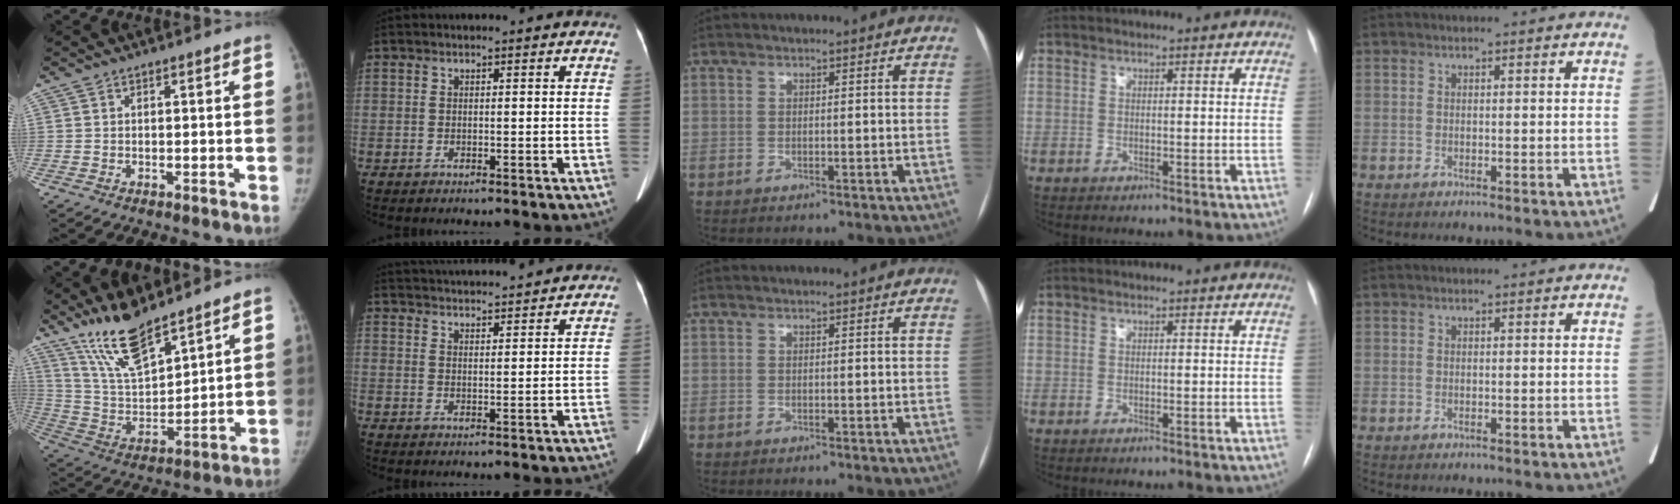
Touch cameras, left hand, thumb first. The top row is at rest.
{"thumb": {"total": 14.4, "force": [11.3, 4.1, 7.9], "torque": [-0.120, -0.066, 0.223]}, "index": {"total": 15.1, "force": [14.4, 1.1, 4.5], "torque": [-0.079, 0.024, 0.208]}}